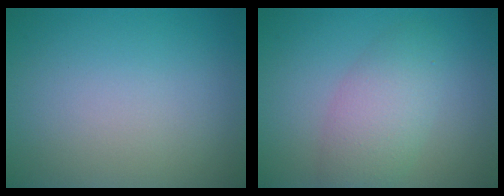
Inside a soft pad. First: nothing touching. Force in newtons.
{"total": 3.9, "press": 3.9, "slide": 0.1}